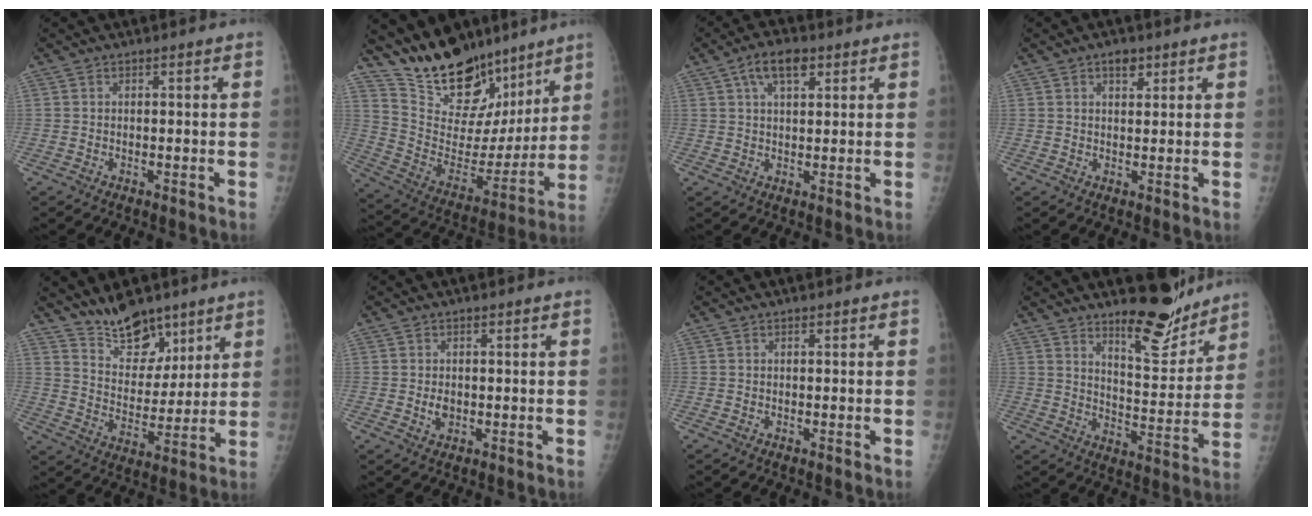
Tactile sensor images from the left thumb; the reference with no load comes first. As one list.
[{"total": 22.6, "force": [17.7, 10.4, 9.5], "torque": [-0.109, -0.091, 0.295]}, {"total": 6.3, "force": [3.1, 2.9, 4.6], "torque": [-0.073, 0.001, 0.052]}, {"total": 2.7, "force": [1.6, 1.5, 1.6], "torque": [-0.013, -0.007, 0.025]}, {"total": 11.7, "force": [9.2, 5.8, 4.4], "torque": [-0.036, -0.070, 0.167]}, {"total": 2.0, "force": [0.0, 1.5, 1.4], "torque": [-0.017, -0.002, 0.005]}, {"total": 0.0}, {"total": 11.9, "force": [9.8, 3.6, 5.8], "torque": [-0.049, -0.086, 0.156]}]